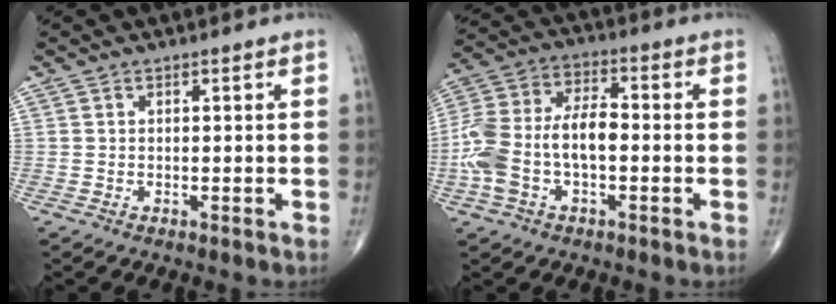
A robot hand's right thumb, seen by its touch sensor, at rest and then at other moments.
{"total": 14.1, "force": [-2.6, 7.6, 11.6], "torque": [-0.252, 0.039, -0.052]}